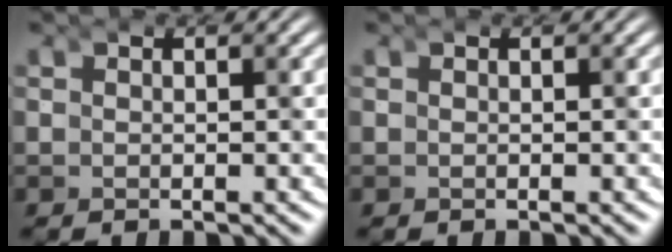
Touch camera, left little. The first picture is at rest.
{"total": 0.0}